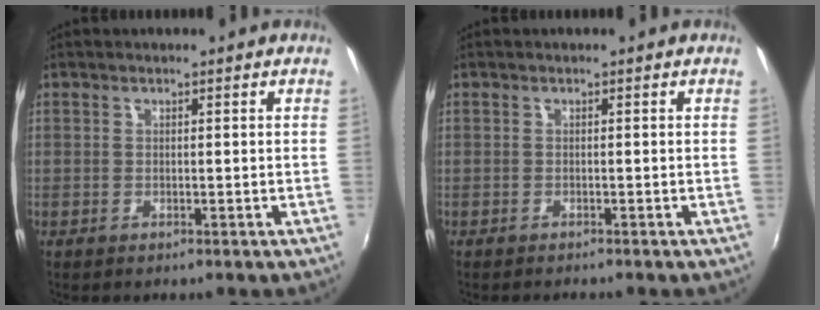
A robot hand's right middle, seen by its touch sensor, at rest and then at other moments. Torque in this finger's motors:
{"motor_torque": [0.32, -0.27, 0.21, 0.10]}